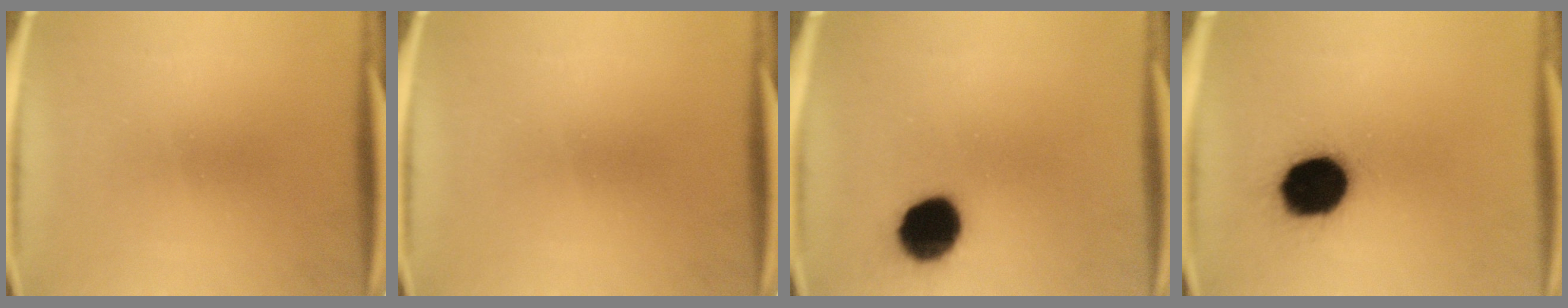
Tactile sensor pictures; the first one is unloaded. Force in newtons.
{"total": 0.0}
{"total": 12.6}
{"total": 18.0}